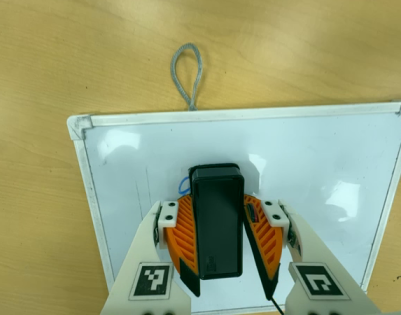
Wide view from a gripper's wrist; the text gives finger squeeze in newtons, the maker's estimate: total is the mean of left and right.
{"total": 14.0, "left": 15.6, "right": 12.4}